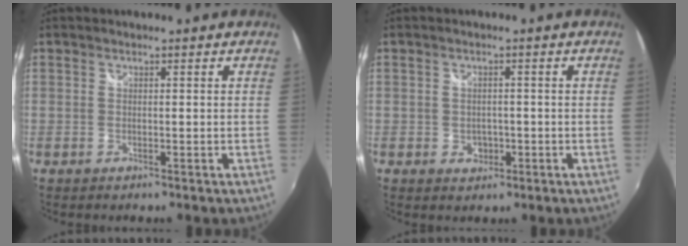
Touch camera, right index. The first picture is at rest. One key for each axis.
{"total": 3.0, "fx": -0.9, "fy": 2.6, "fz": 1.3, "tx": -0.024, "ty": 0.000, "tz": -0.009}